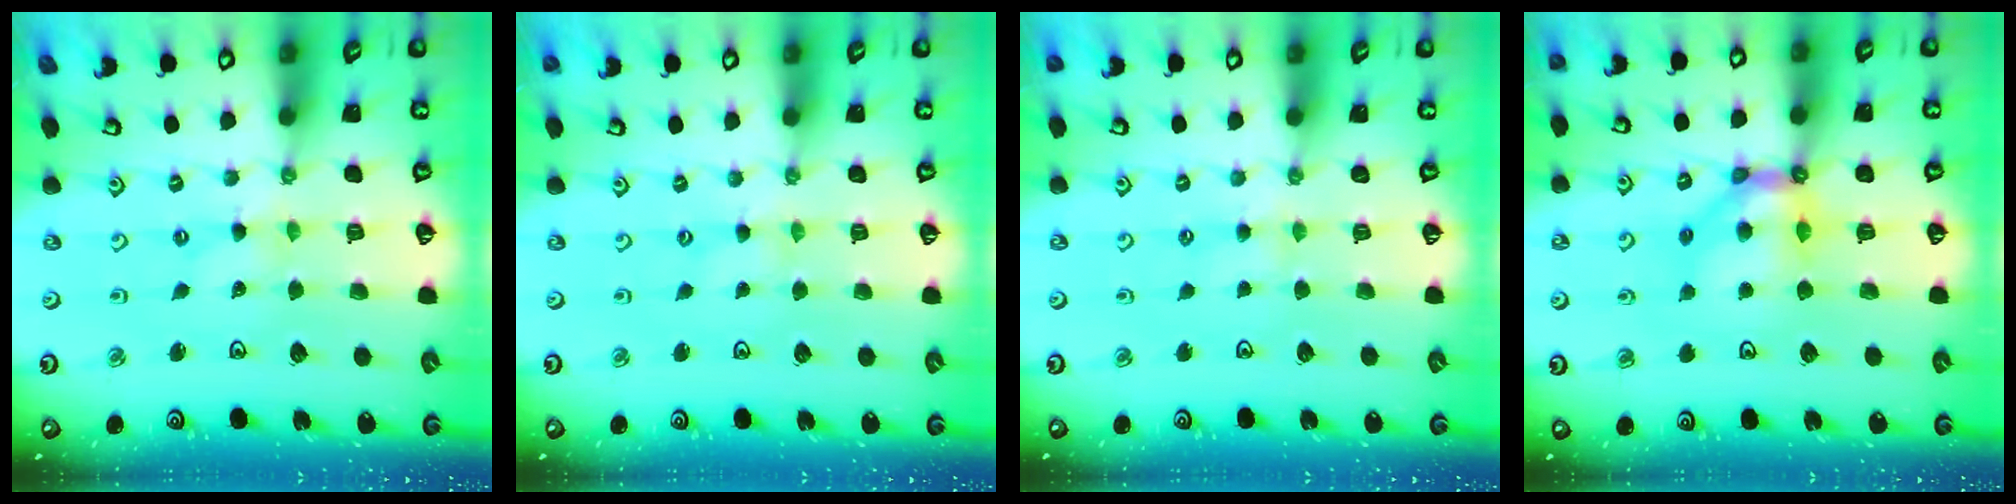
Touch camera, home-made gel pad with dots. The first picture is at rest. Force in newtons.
{"total": 0.0}
{"total": 2.5, "press": 2.4, "slide": 0.5}
{"total": 10.1, "press": 10.1, "slide": 0.9}